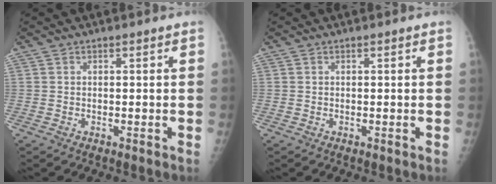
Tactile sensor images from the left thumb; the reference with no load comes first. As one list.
[{"total": 0.0}]